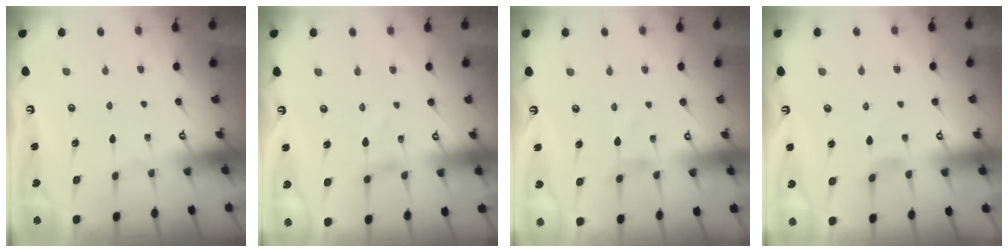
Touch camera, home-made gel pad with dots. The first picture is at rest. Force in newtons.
{"total": 0.7, "press": 0.7, "slide": 0.2}
{"total": 2.5, "press": 2.5, "slide": 0.4}
{"total": 0.0}